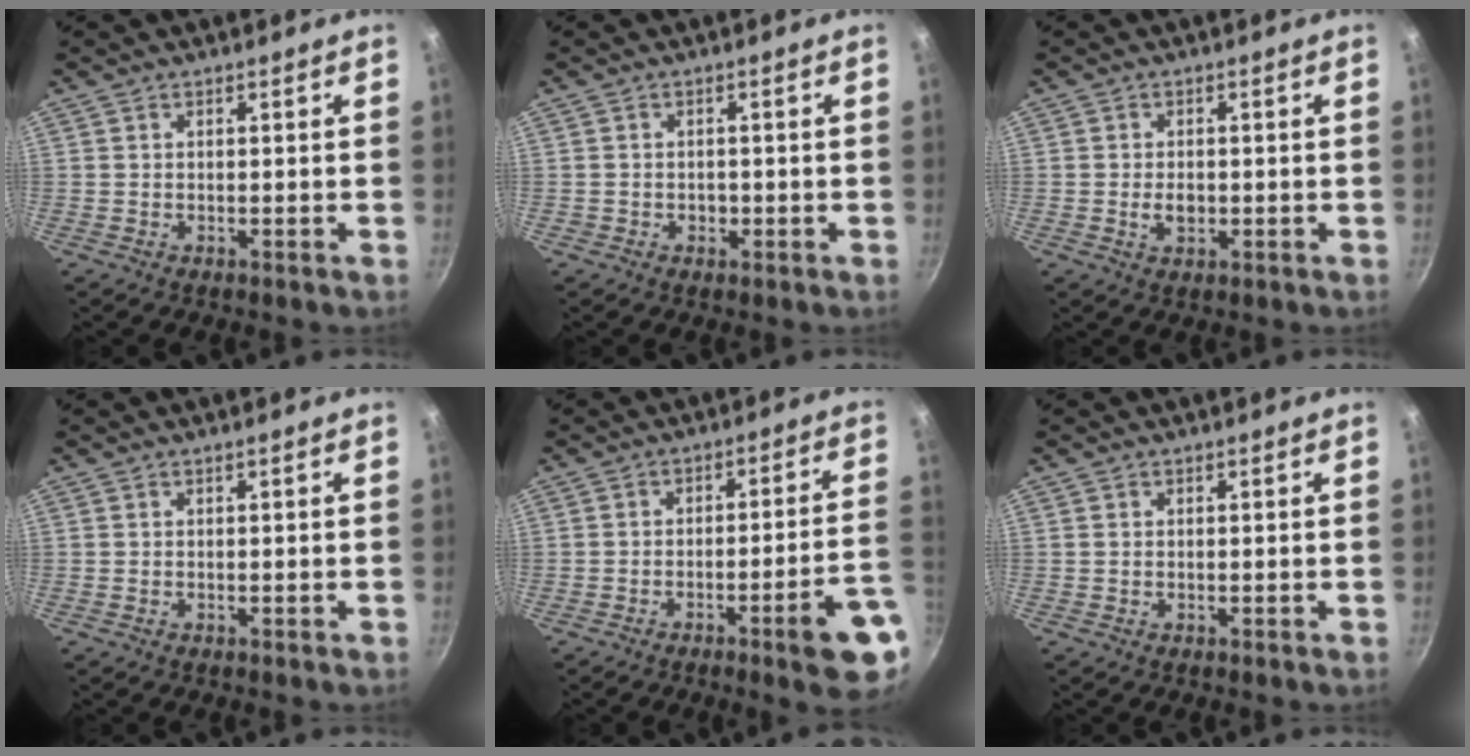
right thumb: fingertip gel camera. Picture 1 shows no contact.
{"total": 1.5, "force": [-0.4, 1.4, 0.6], "torque": [-0.002, 0.005, -0.004]}
{"total": 3.0, "force": [-0.5, 2.1, 2.1], "torque": [-0.029, 0.002, -0.008]}
{"total": 0.0}
{"total": 11.3, "force": [-5.3, 1.4, 9.9], "torque": [-0.112, 0.041, -0.067]}
{"total": 0.0}